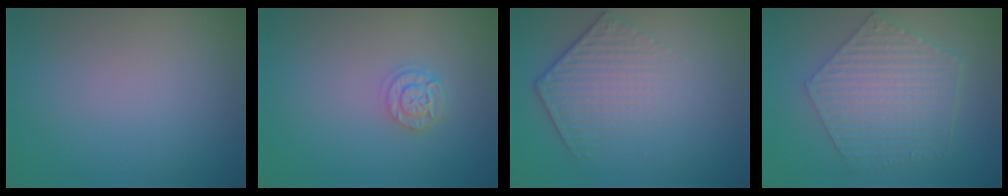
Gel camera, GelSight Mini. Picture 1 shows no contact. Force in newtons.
{"total": 2.4, "press": 2.0, "slide": 1.3}
{"total": 4.5, "press": 3.2, "slide": 3.1}
{"total": 6.3, "press": 4.8, "slide": 4.0}